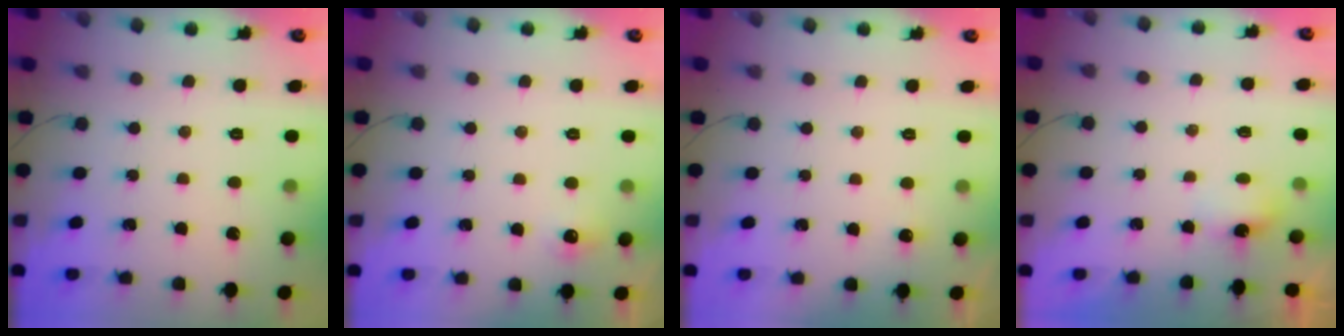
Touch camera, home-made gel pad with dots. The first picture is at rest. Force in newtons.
{"total": 5.0, "press": 4.8, "slide": 1.4}
{"total": 2.8, "press": 2.5, "slide": 1.2}
{"total": 3.3, "press": 3.1, "slide": 1.1}